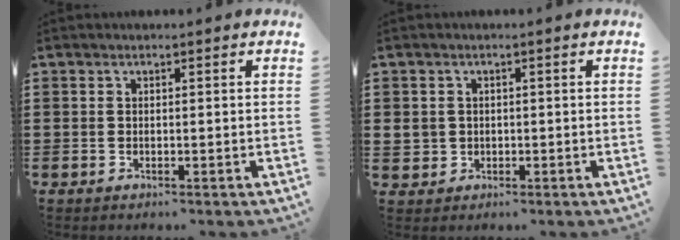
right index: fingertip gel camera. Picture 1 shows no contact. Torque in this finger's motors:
{"motor_torque": [1.09, 1.05, 0.21, 0.05]}